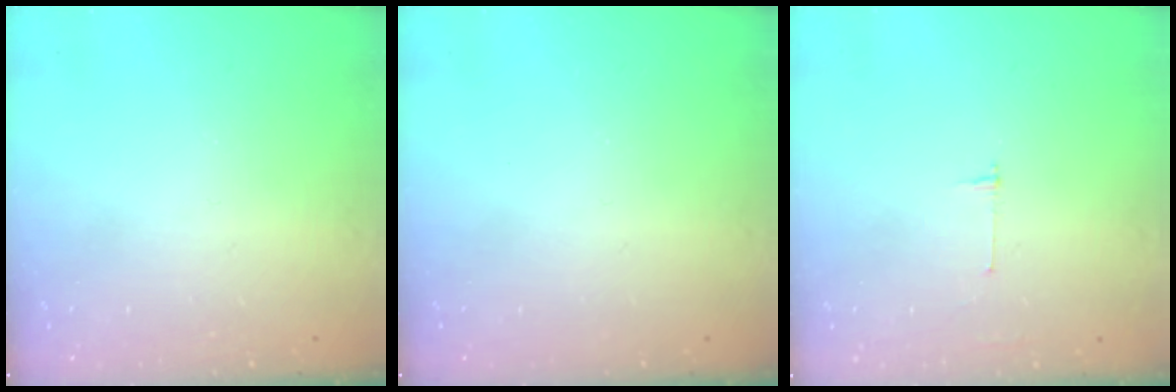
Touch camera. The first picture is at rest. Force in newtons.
{"total": 0.0}
{"total": 2.7, "press": 2.7, "slide": 0.3}